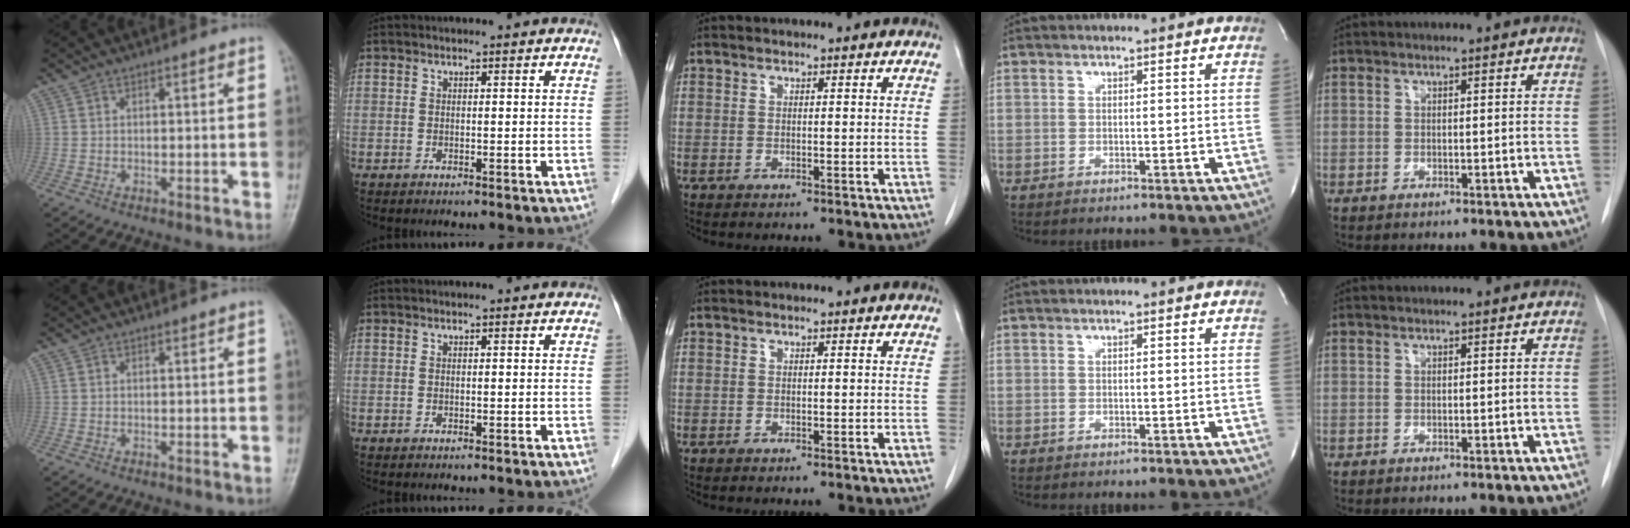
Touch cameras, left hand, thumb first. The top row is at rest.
{}